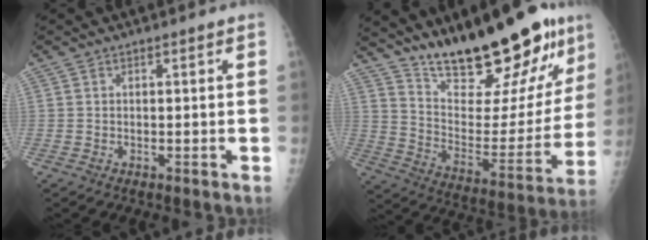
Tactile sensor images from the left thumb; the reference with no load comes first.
{"total": 26.0, "force": [19.0, 8.0, 15.8], "torque": [-0.199, -0.097, 0.299]}